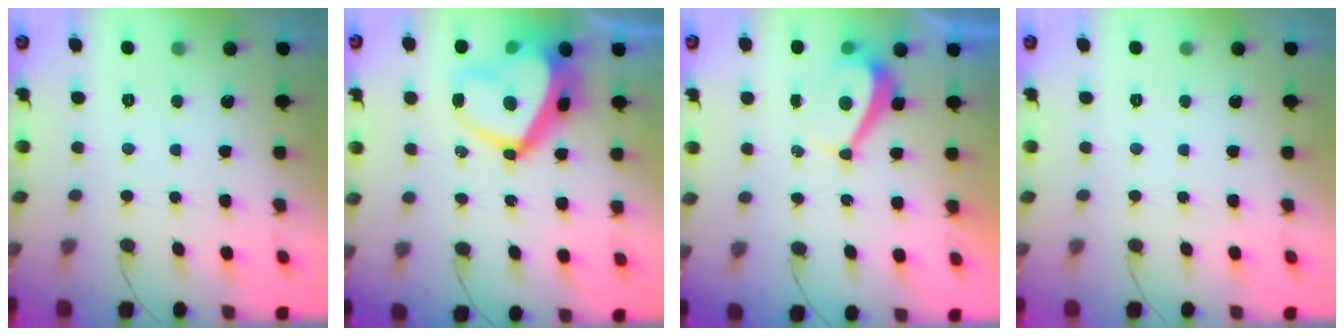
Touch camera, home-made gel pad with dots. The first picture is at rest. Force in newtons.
{"total": 18.0, "press": 17.9, "slide": 1.8}
{"total": 3.9, "press": 3.8, "slide": 0.8}
{"total": 0.0}